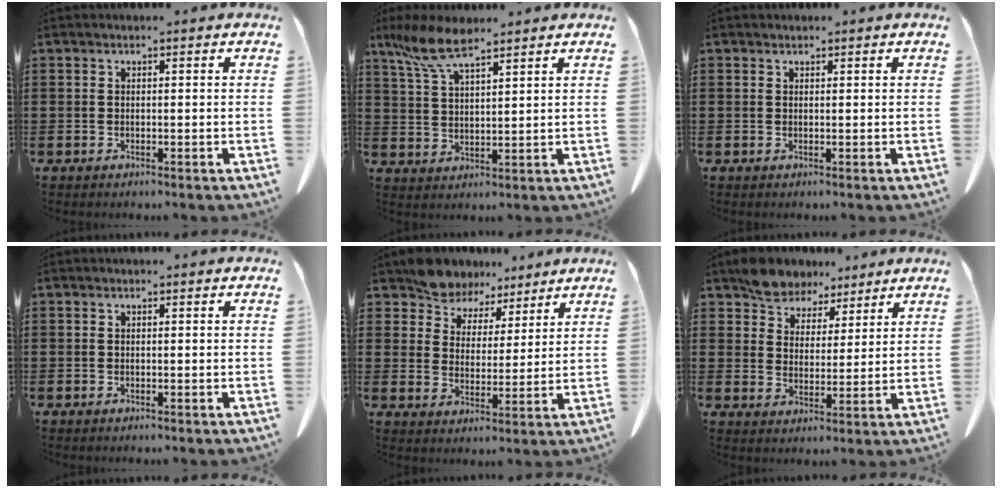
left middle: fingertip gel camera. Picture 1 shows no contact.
{"total": 7.5, "force": [5.4, 1.7, 4.9], "torque": [-0.117, -0.008, 0.099]}
{"total": 0.6, "force": [0.5, 0.2, 0.1], "torque": [-0.003, 0.000, 0.011]}
{"total": 0.0}
{"total": 7.2, "force": [6.6, 2.8, 0.5], "torque": [-0.046, -0.029, 0.126]}
{"total": 6.3, "force": [5.5, 2.9, 0.7], "torque": [-0.041, -0.013, 0.106]}